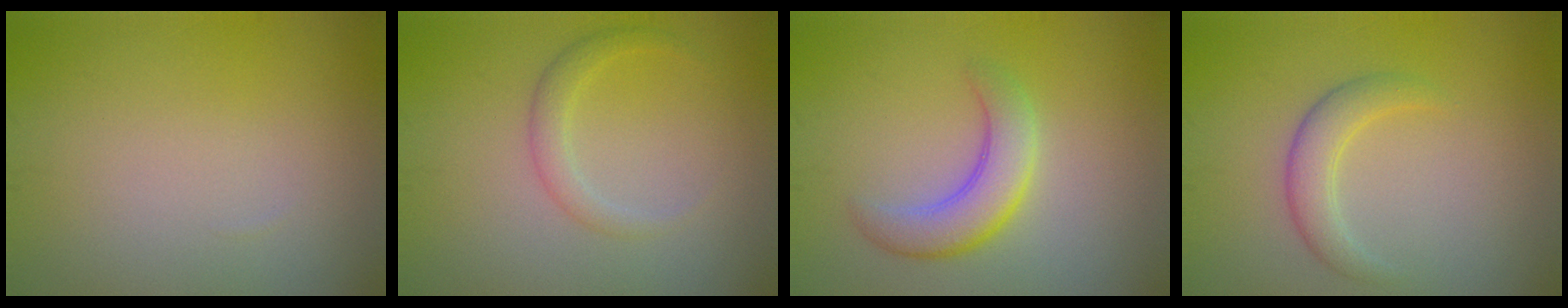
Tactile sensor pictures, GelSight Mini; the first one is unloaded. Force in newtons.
{"total": 1.8, "press": 1.8, "slide": 0.1}
{"total": 4.0, "press": 4.0, "slide": 0.2}
{"total": 2.7, "press": 2.7, "slide": 0.1}